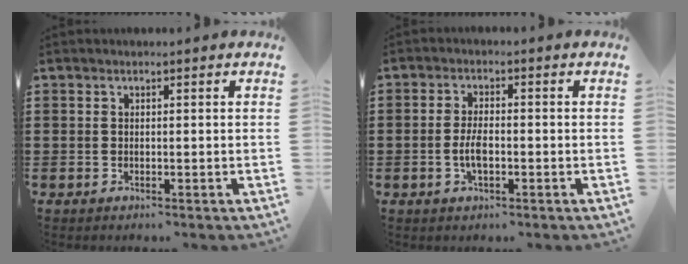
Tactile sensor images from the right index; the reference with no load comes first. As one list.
[{"total": 3.9, "force": [-1.0, 1.4, 3.5], "torque": [-0.079, -0.002, -0.022]}]